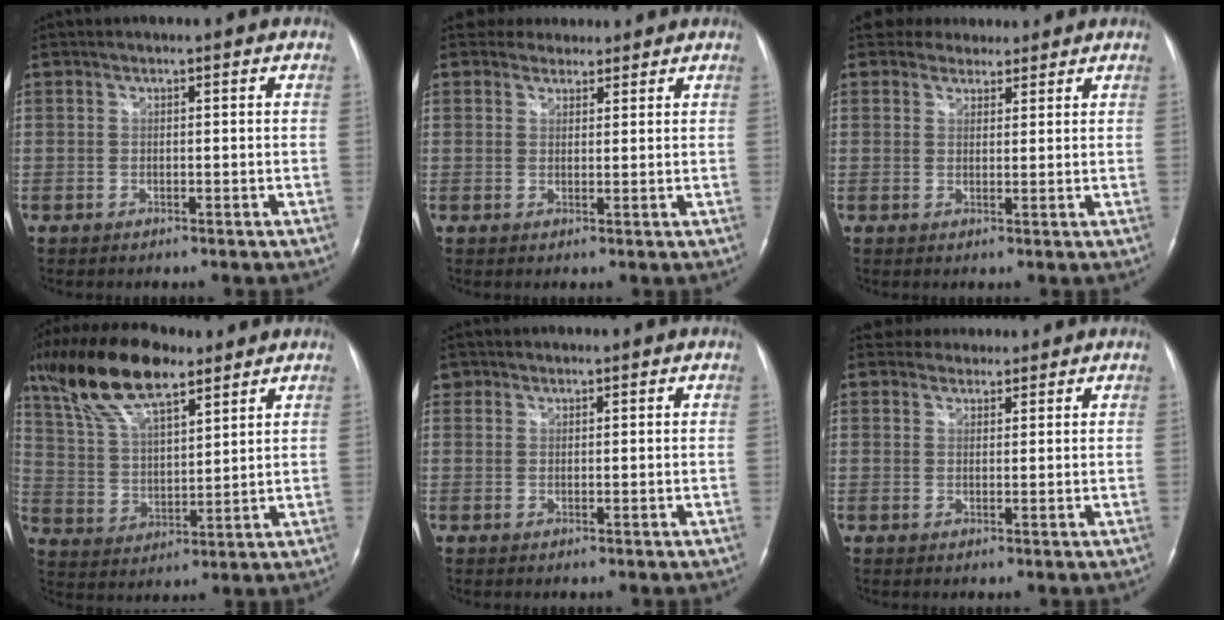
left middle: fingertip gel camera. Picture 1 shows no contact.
{"total": 4.1, "force": [3.7, 1.8, 0.0], "torque": [0.008, 0.014, 0.057]}
{"total": 5.0, "force": [4.5, 2.2, 0.3], "torque": [0.002, 0.013, 0.068]}
{"total": 15.5, "force": [10.8, 4.9, 10.0], "torque": [-0.200, 0.027, 0.208]}
{"total": 1.8, "force": [1.2, 1.3, 0.0], "torque": [0.011, 0.006, 0.020]}
{"total": 3.6, "force": [3.3, 1.5, -0.2], "torque": [0.011, 0.015, 0.053]}